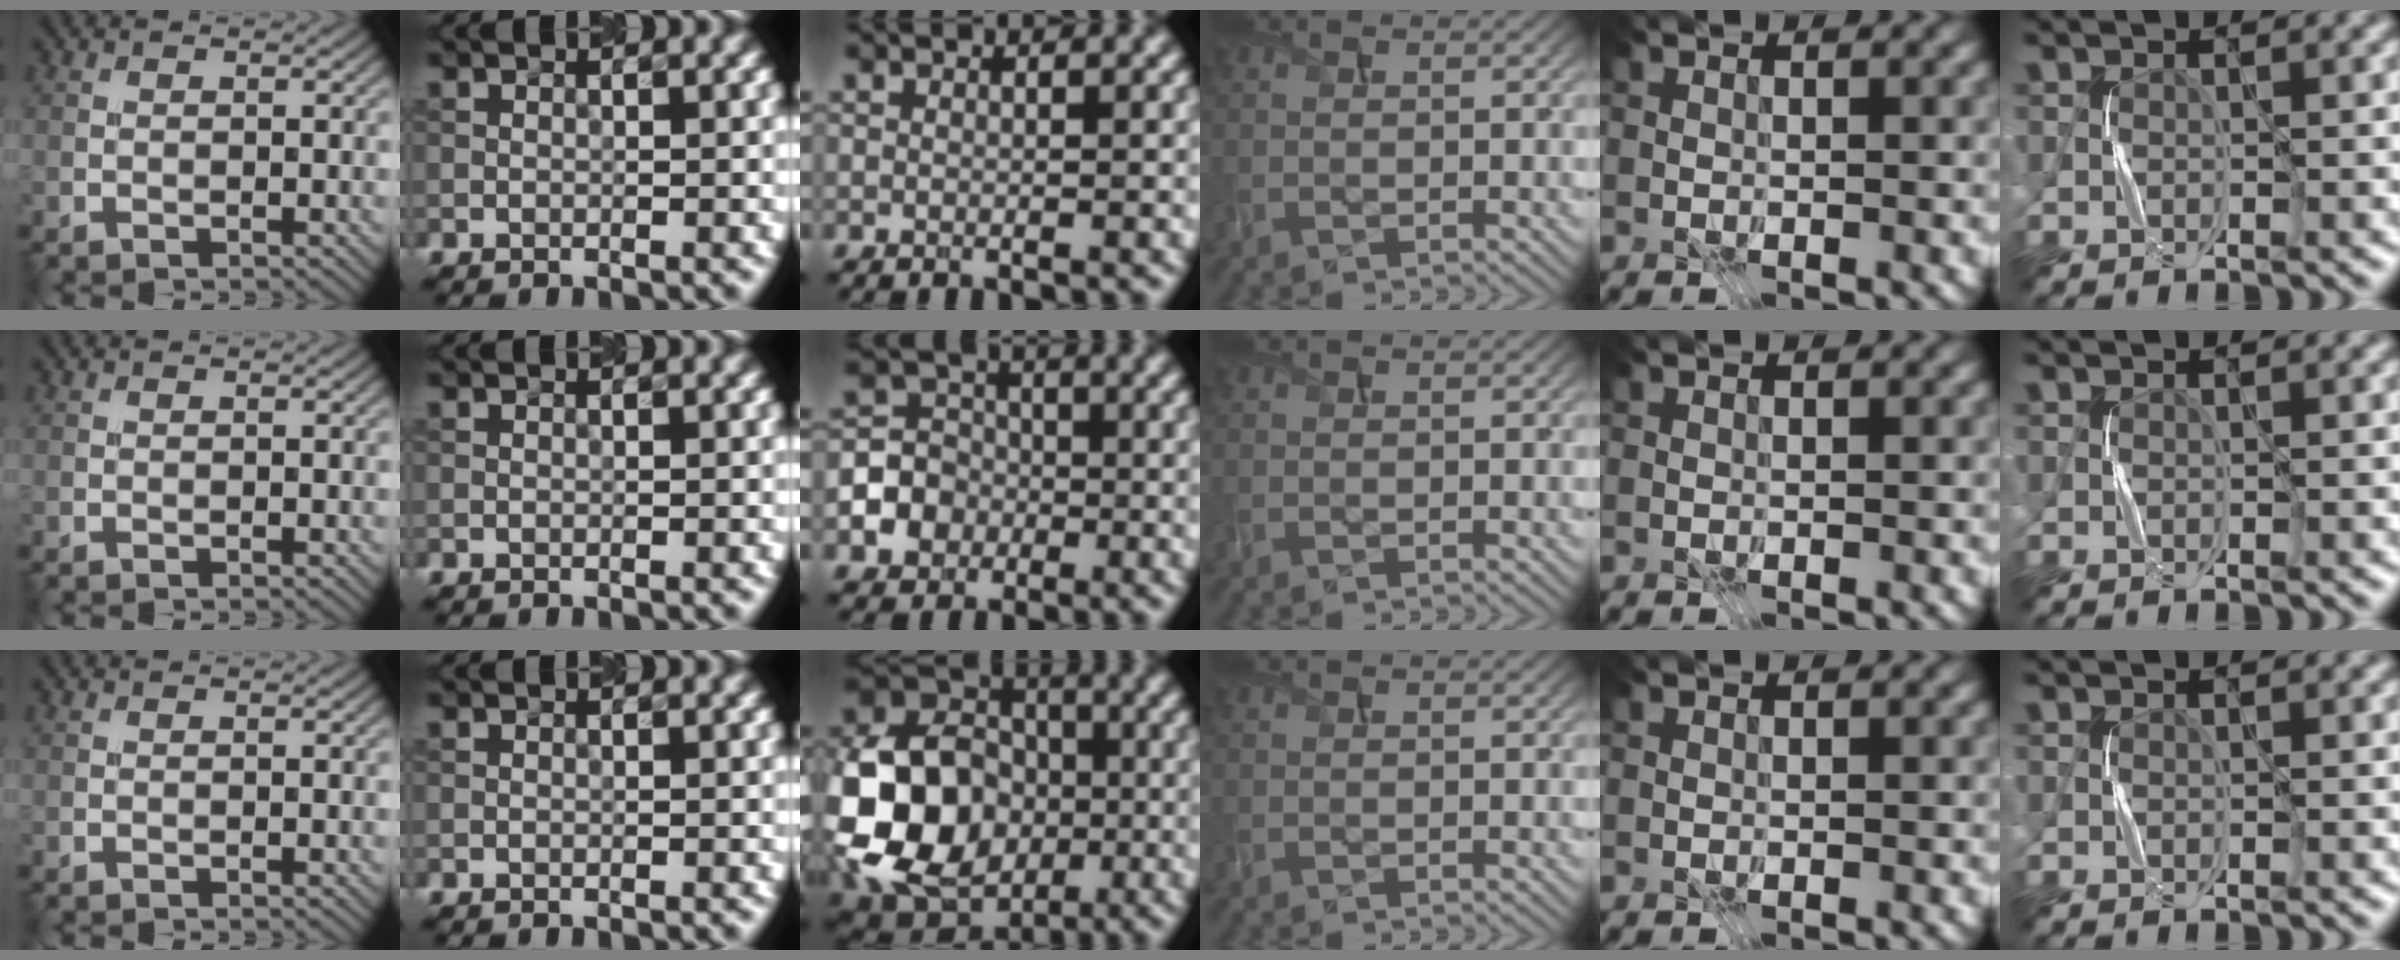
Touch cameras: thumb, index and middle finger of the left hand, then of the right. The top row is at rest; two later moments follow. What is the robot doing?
{"motion": "press", "object": "stapler"}